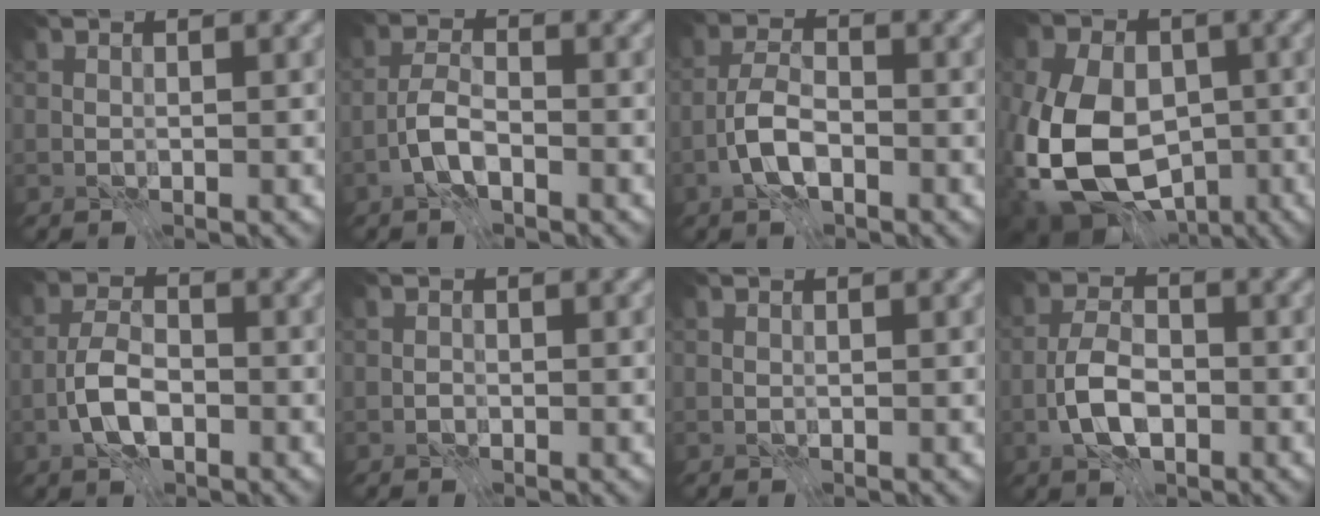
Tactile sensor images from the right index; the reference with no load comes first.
{"total": 3.1, "force": [-2.2, 1.1, 2.0], "torque": [-0.038, 0.005, -0.051]}
{"total": 3.9, "force": [-2.3, 1.6, 2.8], "torque": [-0.051, 0.006, -0.053]}
{"total": 15.5, "force": [-3.6, 11.7, 9.6], "torque": [-0.190, -0.015, -0.079]}
{"total": 4.3, "force": [-2.3, 2.0, 3.0], "torque": [-0.058, 0.005, -0.051]}
{"total": 0.7, "force": [-0.5, 0.5, 0.1], "torque": [-0.003, 0.000, -0.010]}
{"total": 0.0}
{"total": 4.7, "force": [-2.2, 2.4, 3.4], "torque": [-0.063, 0.003, -0.050]}